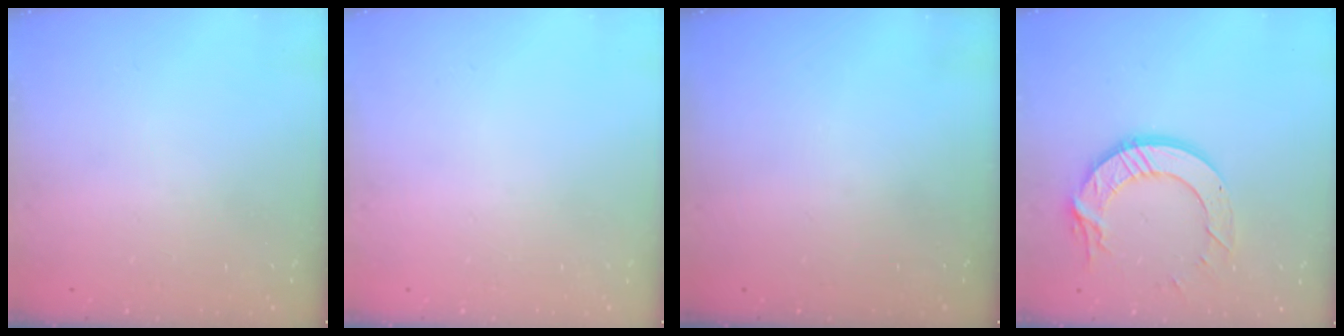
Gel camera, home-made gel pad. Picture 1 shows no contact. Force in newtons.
{"total": 0.0}
{"total": 0.0}
{"total": 12.7, "press": 12.6, "slide": 1.2}